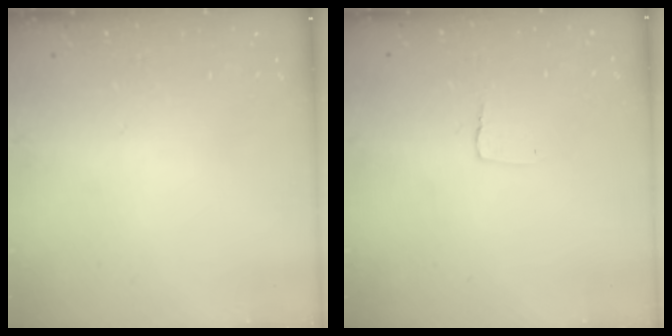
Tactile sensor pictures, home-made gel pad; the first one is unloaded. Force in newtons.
{"total": 2.7, "press": 2.7, "slide": 0.2}